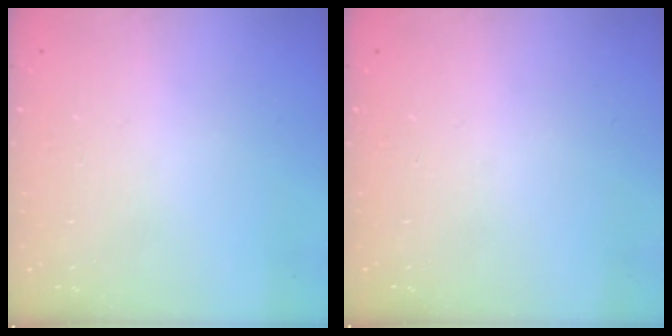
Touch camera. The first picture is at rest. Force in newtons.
{"total": 0.0}